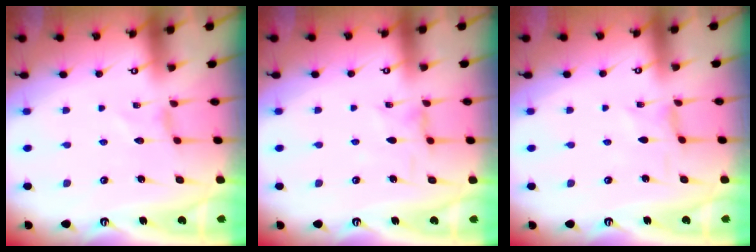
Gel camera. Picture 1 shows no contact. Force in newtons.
{"total": 2.2, "press": 2.2, "slide": 0.4}
{"total": 0.5, "press": 0.5, "slide": 0.0}